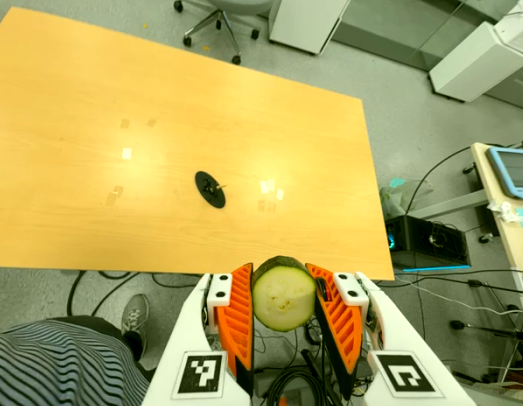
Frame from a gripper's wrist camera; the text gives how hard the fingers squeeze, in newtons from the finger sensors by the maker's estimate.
{"total": 9.8, "left": 8.7, "right": 10.9}